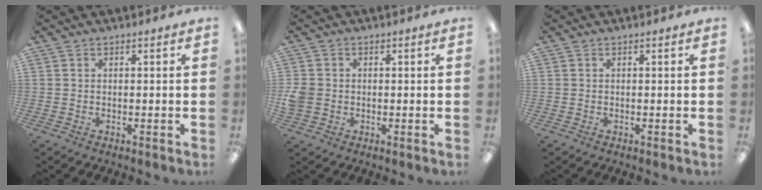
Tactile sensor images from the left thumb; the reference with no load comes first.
{"total": 3.7, "force": [-0.4, 3.5, 1.3], "torque": [-0.015, 0.005, -0.007]}
{"total": 0.0}